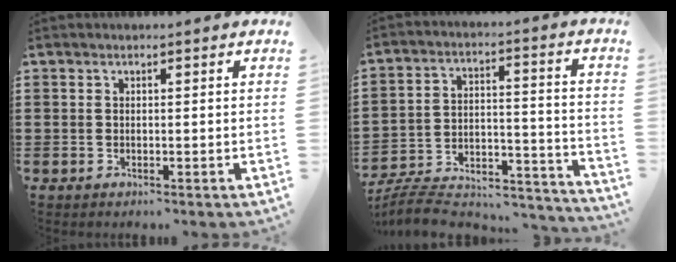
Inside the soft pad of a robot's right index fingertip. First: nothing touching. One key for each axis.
{"total": 6.6, "fx": -5.9, "fy": 2.2, "fz": 2.1, "tx": -0.034, "ty": 0.005, "tz": -0.115}